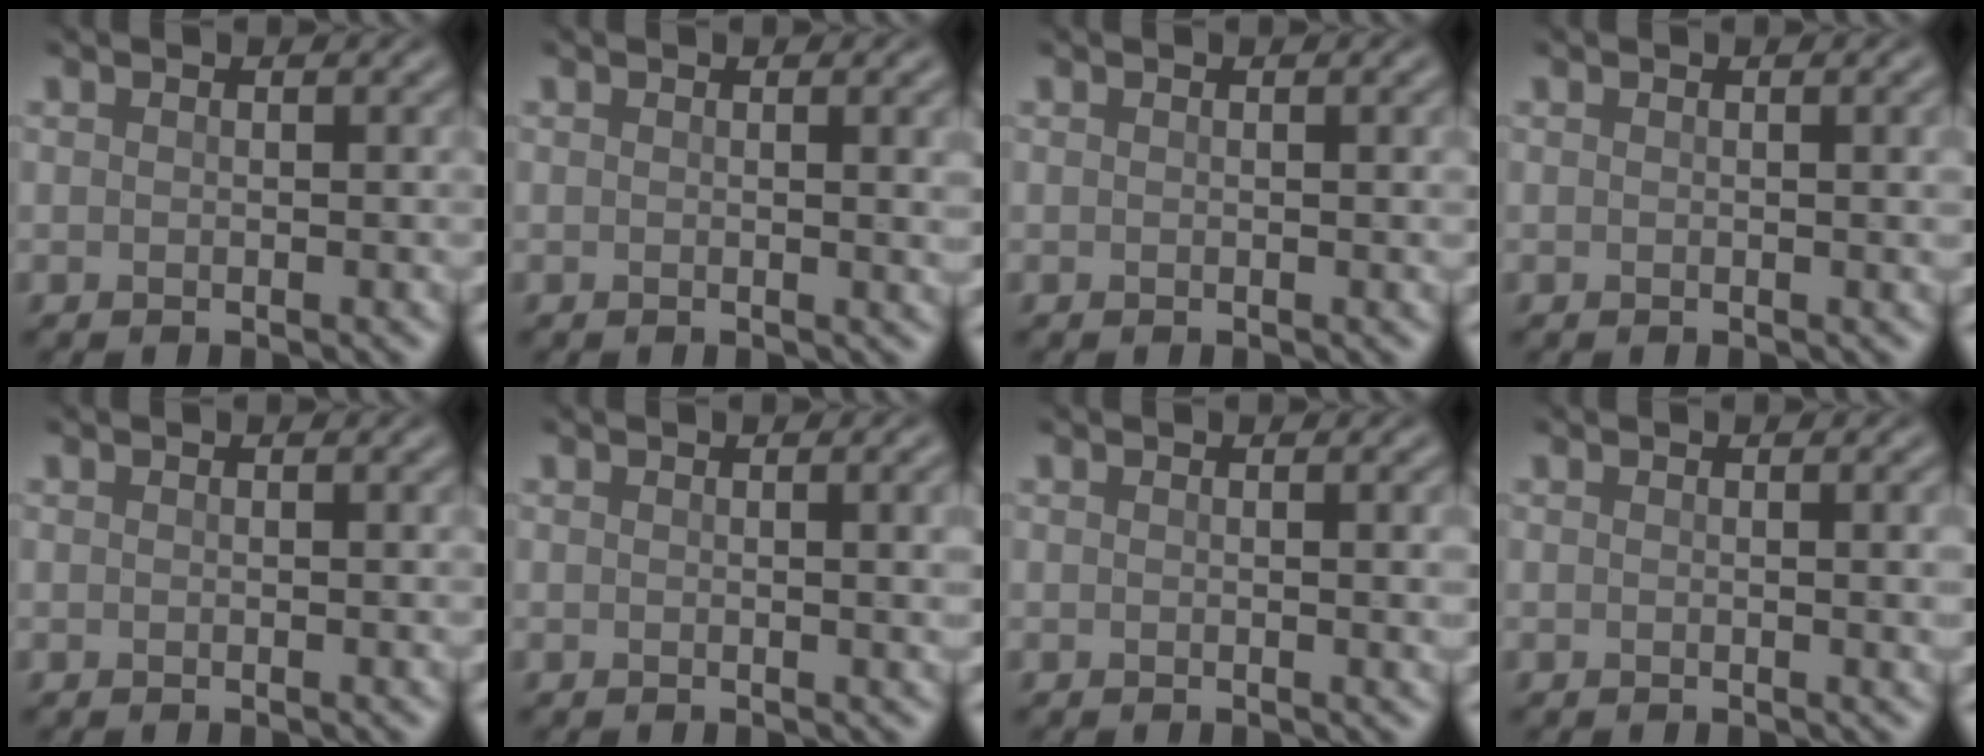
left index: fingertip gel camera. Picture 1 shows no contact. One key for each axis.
{"total": 2.5, "fx": 0.6, "fy": 0.8, "fz": 2.3, "tx": -0.018, "ty": 0.003, "tz": 0.004}
{"total": 0.9, "fx": 0.2, "fy": 0.2, "fz": 0.9, "tx": -0.008, "ty": 0.003, "tz": 0.001}
{"total": 1.7, "fx": 0.3, "fy": 0.5, "fz": 1.6, "tx": -0.015, "ty": 0.004, "tz": 0.002}
{"total": 0.0}
{"total": 3.0, "fx": 0.5, "fy": 1.0, "fz": 2.8, "tx": -0.025, "ty": 0.006, "tz": 0.003}
{"total": 2.2, "fx": 0.2, "fy": 0.6, "fz": 2.0, "tx": -0.017, "ty": 0.002, "tz": -0.001}
{"total": 2.3, "fx": 0.2, "fy": 0.7, "fz": 2.2, "tx": -0.018, "ty": 0.002, "tz": -0.002}